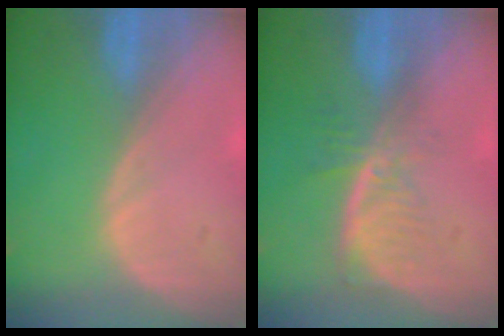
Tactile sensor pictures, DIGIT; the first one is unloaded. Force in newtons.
{"total": 5.9, "press": 5.0, "slide": 3.1}